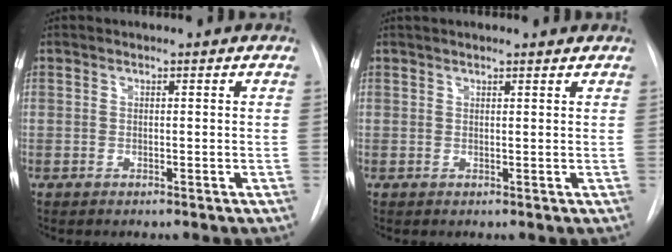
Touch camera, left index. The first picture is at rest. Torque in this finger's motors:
{"motor_torque": [-0.26, -0.10, -0.15, 0.01]}